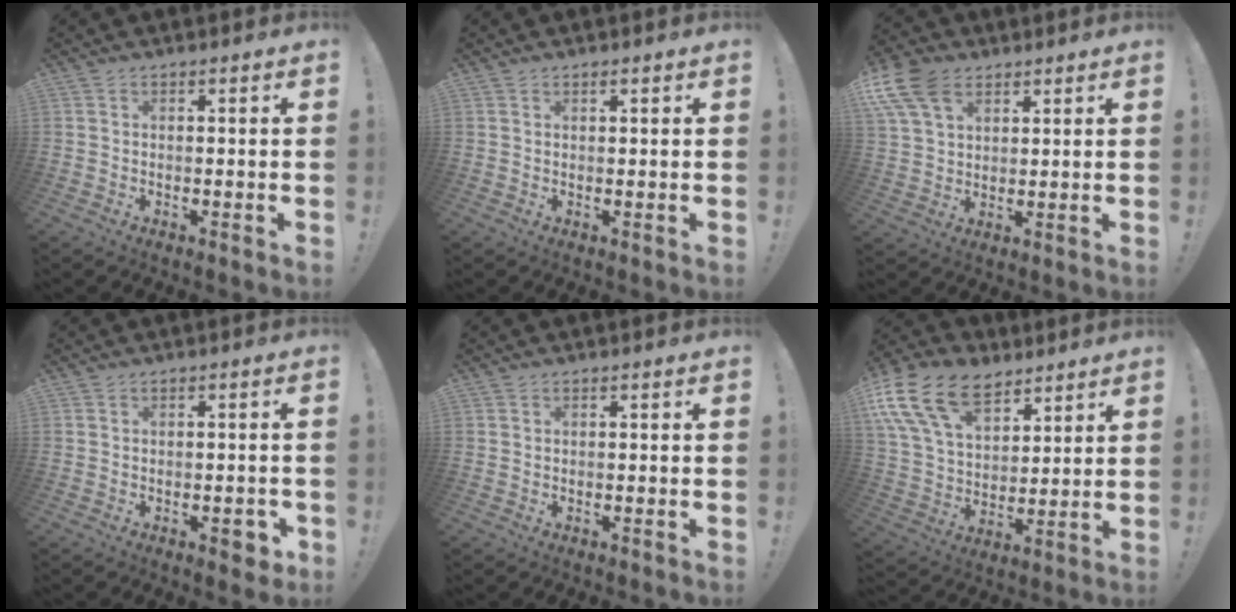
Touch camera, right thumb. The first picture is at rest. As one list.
[{"total": 0.7, "force": [0.6, 0.2, 0.4], "torque": [-0.007, 0.000, 0.012]}, {"total": 12.4, "force": [6.4, 7.8, 7.1], "torque": [-0.140, -0.024, 0.126]}, {"total": 4.4, "force": [-2.1, 1.8, 3.5], "torque": [-0.037, 0.006, -0.033]}, {"total": 0.0}, {"total": 19.1, "force": [10.9, 11.7, 10.5], "torque": [-0.197, -0.057, 0.205]}]